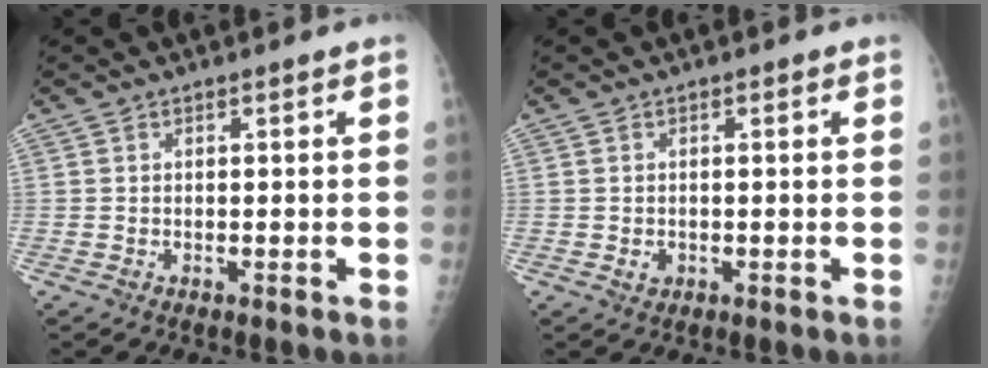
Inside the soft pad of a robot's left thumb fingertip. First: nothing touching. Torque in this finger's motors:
{"motor_torque": [0.06, 0.24, 0.28, -0.06, 0.00]}